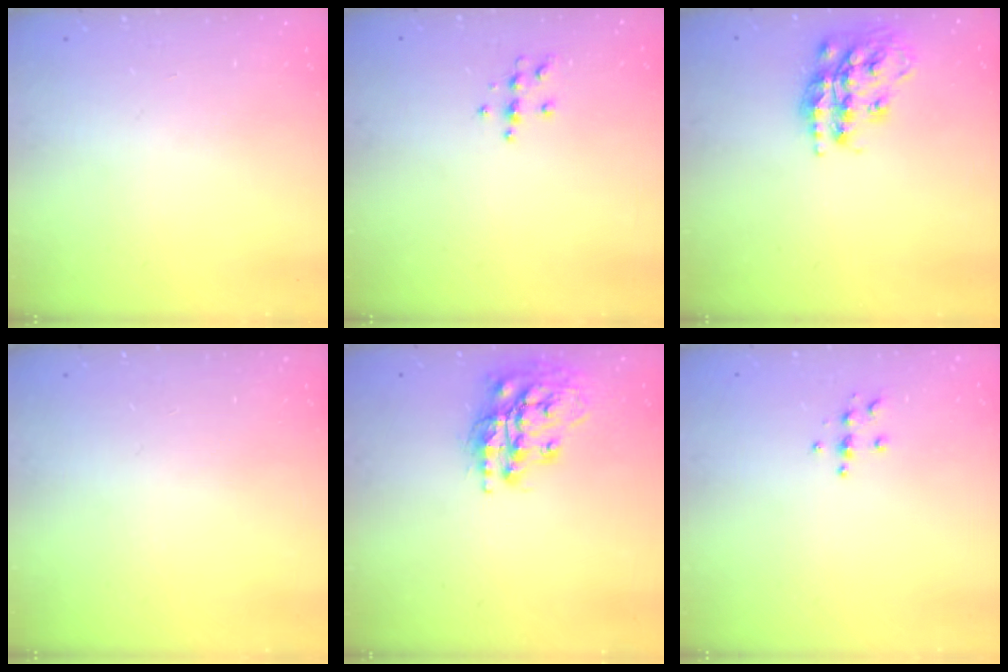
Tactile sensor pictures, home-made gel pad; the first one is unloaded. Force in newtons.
{"total": 4.8, "press": 4.8, "slide": 0.6}
{"total": 17.1, "press": 17.1, "slide": 1.0}
{"total": 0.0}
{"total": 16.3, "press": 16.2, "slide": 1.1}
{"total": 3.9, "press": 3.9, "slide": 0.5}